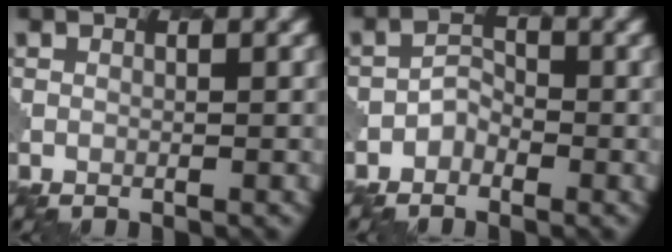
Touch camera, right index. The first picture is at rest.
{"total": 1.4, "force": [-0.8, 1.1, 0.3], "torque": [-0.004, 0.008, -0.016]}